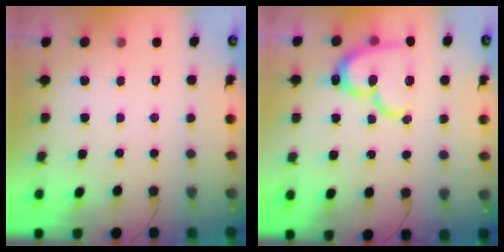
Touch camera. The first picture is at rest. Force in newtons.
{"total": 17.1, "press": 17.0, "slide": 1.8}